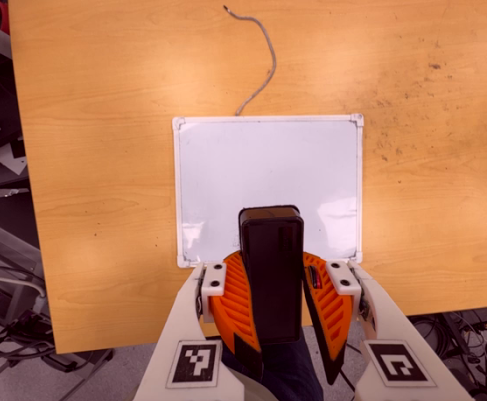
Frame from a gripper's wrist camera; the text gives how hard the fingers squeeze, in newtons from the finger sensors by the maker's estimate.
{"total": 11.4, "left": 10.9, "right": 11.8}